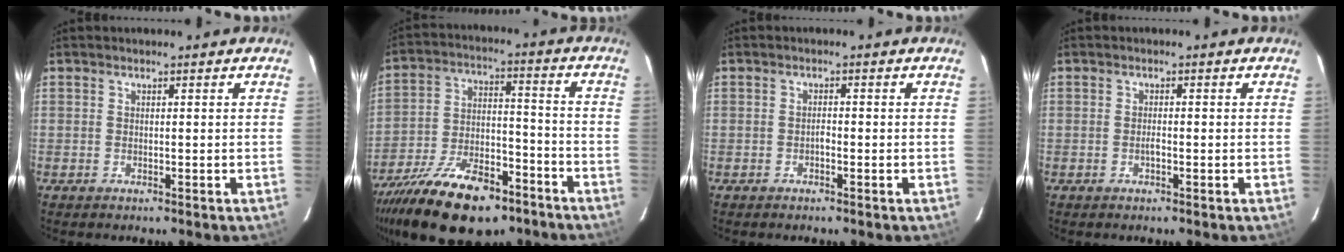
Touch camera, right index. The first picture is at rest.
{"total": 18.2, "force": [-13.0, 6.6, 10.9], "torque": [-0.200, 0.001, -0.223]}
{"total": 1.1, "force": [-0.5, 0.4, 0.9], "torque": [-0.017, 0.003, -0.009]}
{"total": 1.2, "force": [-0.5, 0.3, 1.0], "torque": [-0.022, 0.001, -0.008]}